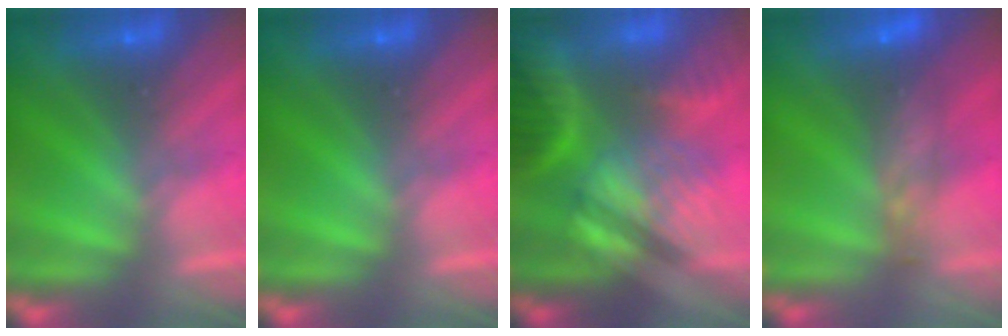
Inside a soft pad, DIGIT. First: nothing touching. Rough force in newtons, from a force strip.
{"total": 0.0}
{"total": 8.3}
{"total": 5.6}